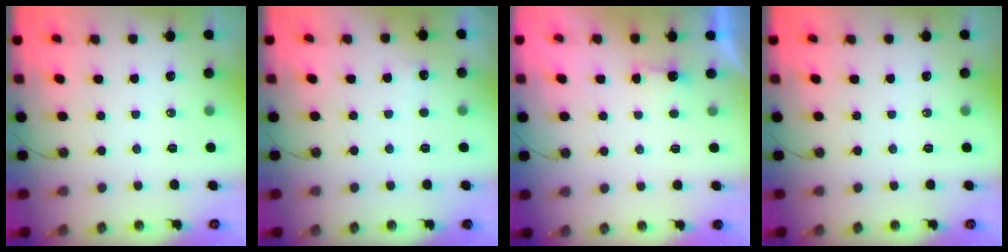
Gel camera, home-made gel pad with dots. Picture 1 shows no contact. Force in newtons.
{"total": 2.7, "press": 2.5, "slide": 1.0}
{"total": 1.7, "press": 1.5, "slide": 0.8}
{"total": 0.0}